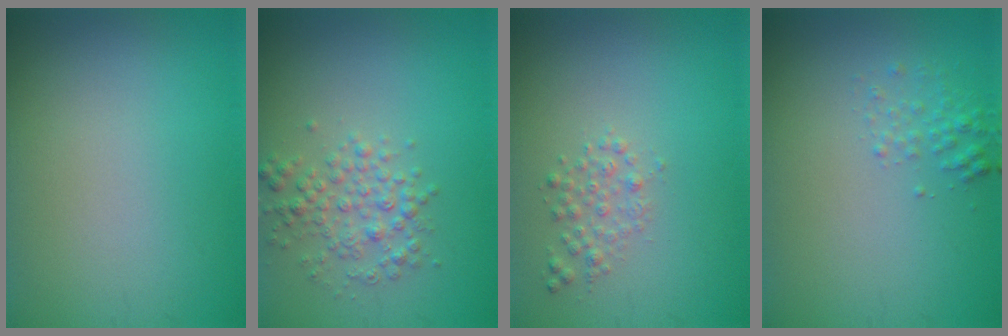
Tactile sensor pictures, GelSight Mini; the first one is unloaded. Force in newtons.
{"total": 2.8, "press": 2.8, "slide": 0.0}
{"total": 1.5, "press": 1.5, "slide": 0.1}
{"total": 1.3, "press": 1.3, "slide": 0.1}